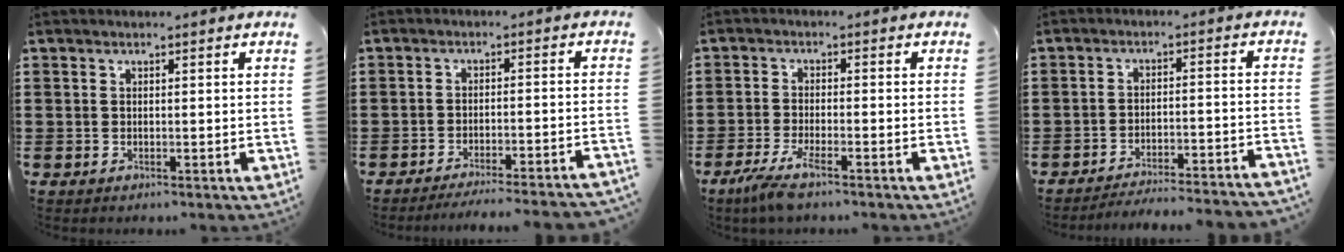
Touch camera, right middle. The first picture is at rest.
{"total": 3.5, "force": [-3.3, -0.3, 1.0], "torque": [-0.018, -0.001, -0.068]}
{"total": 4.4, "force": [-2.8, 0.4, 3.3], "torque": [-0.082, -0.018, -0.055]}
{"total": 4.0, "force": [-3.9, -0.2, 0.8], "torque": [-0.017, -0.001, -0.083]}